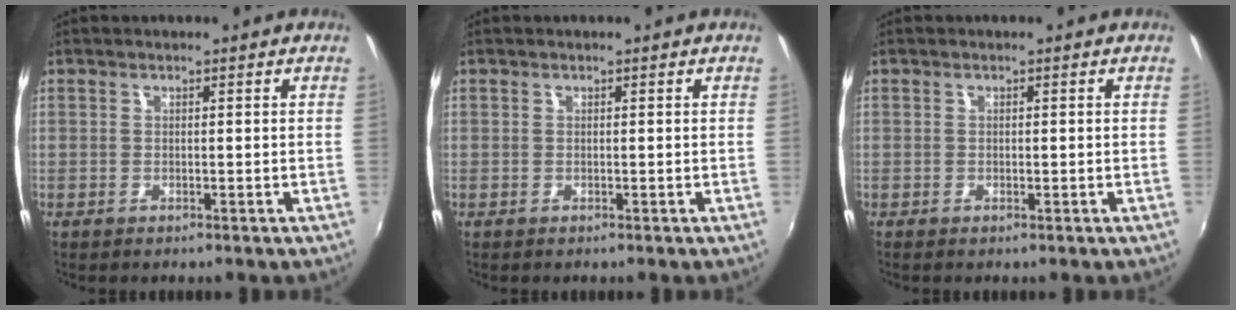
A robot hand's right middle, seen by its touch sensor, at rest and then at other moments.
{"total": 0.0}
{"total": 0.0}